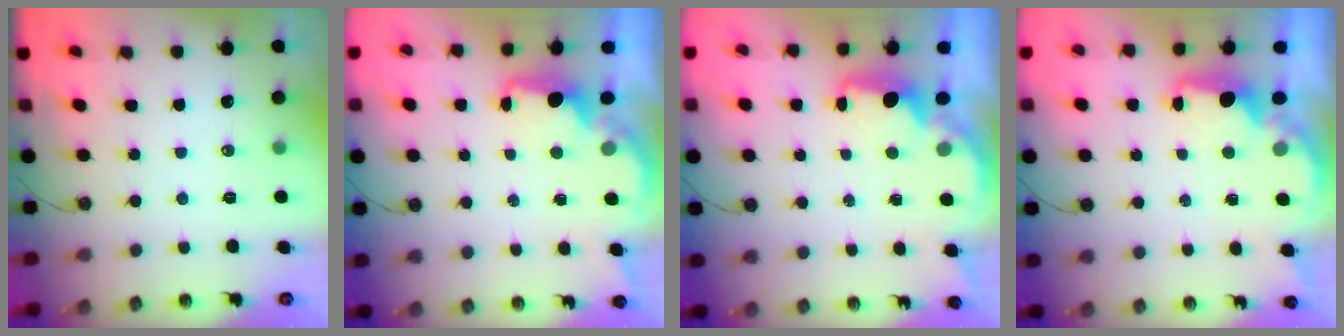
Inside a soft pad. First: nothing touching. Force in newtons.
{"total": 2.1, "press": 1.9, "slide": 0.8}
{"total": 2.9, "press": 2.8, "slide": 0.9}
{"total": 2.3, "press": 2.2, "slide": 0.7}